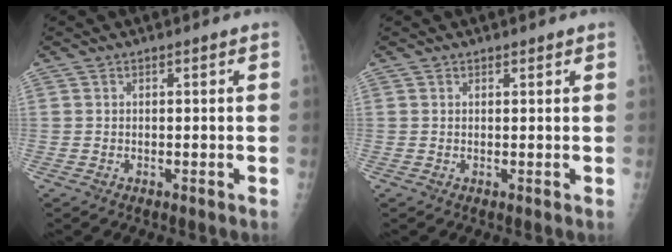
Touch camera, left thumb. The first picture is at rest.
{"total": 0.6, "force": [0.5, 0.3, 0.0], "torque": [0.000, -0.004, 0.006]}